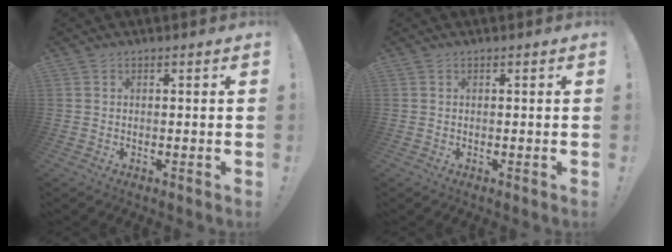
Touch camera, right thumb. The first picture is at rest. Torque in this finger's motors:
{"motor_torque": [0.00, 0.00, 0.00, 0.00, 0.00]}